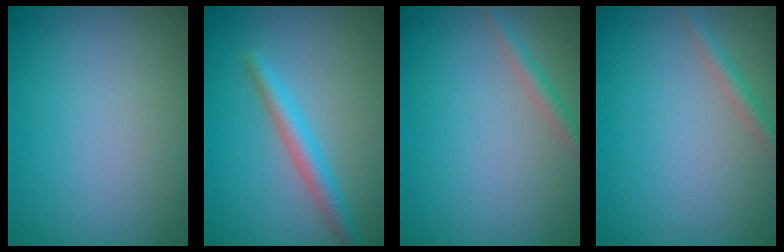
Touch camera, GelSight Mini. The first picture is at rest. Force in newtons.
{"total": 2.7, "press": 2.7, "slide": 0.1}
{"total": 1.5, "press": 1.5, "slide": 0.0}
{"total": 1.5, "press": 1.5, "slide": 0.0}